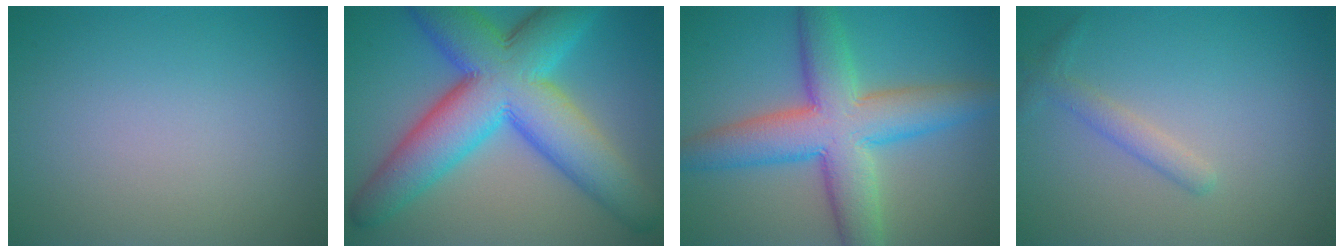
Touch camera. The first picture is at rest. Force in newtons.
{"total": 13.1, "press": 13.1, "slide": 0.1}
{"total": 9.1, "press": 9.1, "slide": 0.7}
{"total": 1.7, "press": 1.7, "slide": 0.1}